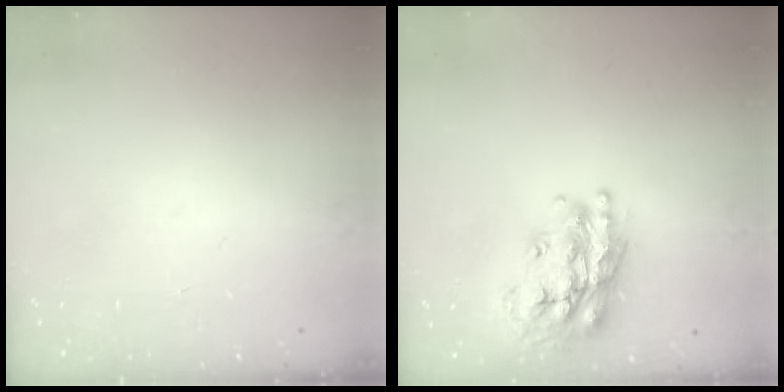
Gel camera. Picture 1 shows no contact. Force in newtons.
{"total": 20.8, "press": 20.8, "slide": 1.4}